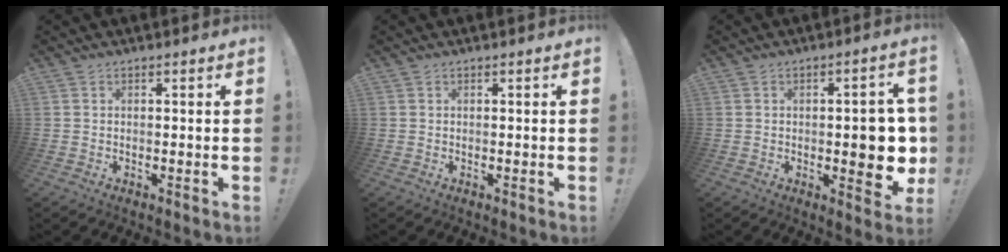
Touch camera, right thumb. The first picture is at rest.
{"total": 0.0}
{"total": 10.3, "force": [-0.7, 3.9, 9.5], "torque": [-0.104, -0.005, -0.011]}